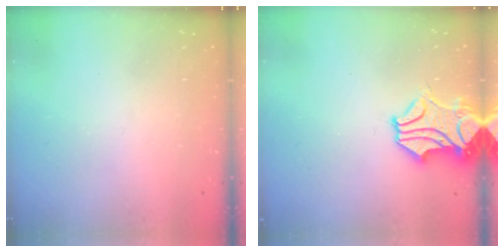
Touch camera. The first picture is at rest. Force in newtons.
{"total": 2.4, "press": 2.1, "slide": 1.2}